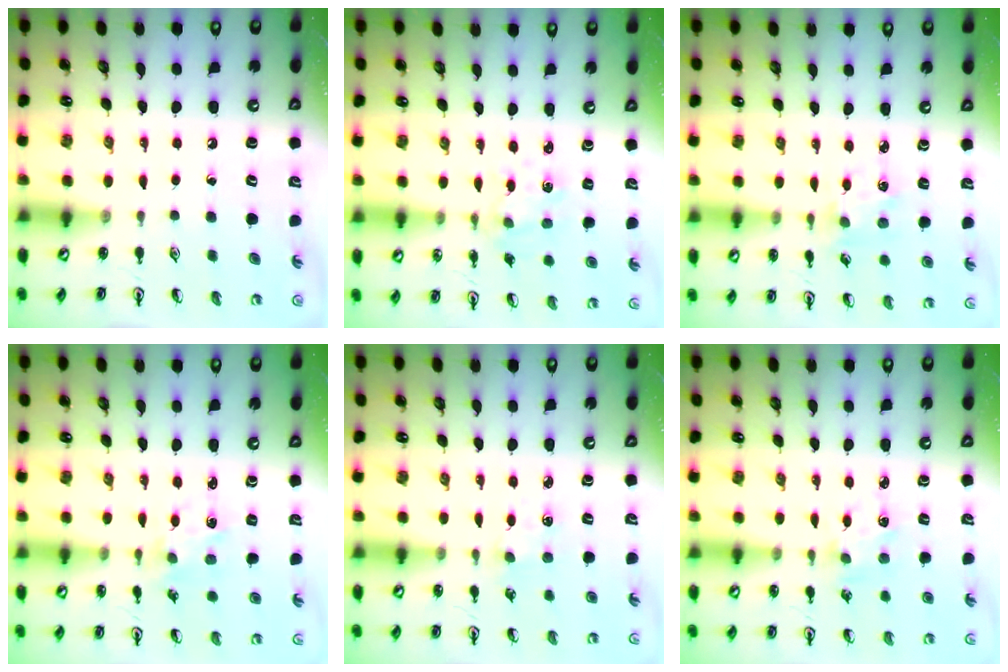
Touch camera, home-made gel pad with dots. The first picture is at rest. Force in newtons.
{"total": 1.7, "press": 1.7, "slide": 0.3}
{"total": 1.6, "press": 1.5, "slide": 0.3}
{"total": 0.8, "press": 0.8, "slide": 0.2}
{"total": 2.0, "press": 2.0, "slide": 0.3}
{"total": 2.6, "press": 2.6, "slide": 0.4}